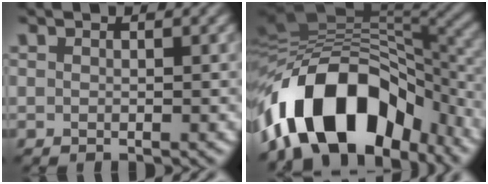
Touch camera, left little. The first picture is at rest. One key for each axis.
{"total": 14.7, "fx": -7.7, "fy": 8.4, "fz": 9.2, "tx": -0.145, "ty": 0.024, "tz": -0.135}